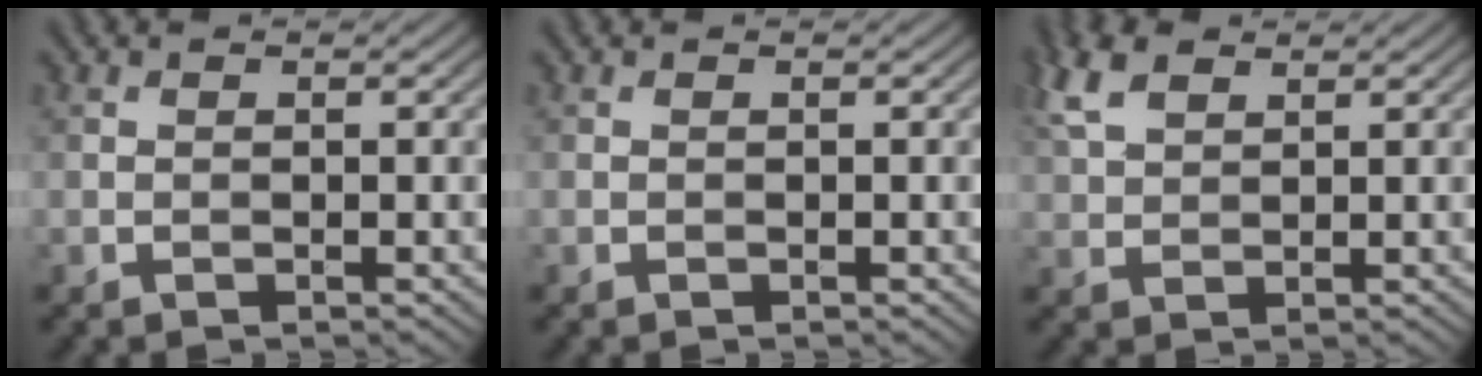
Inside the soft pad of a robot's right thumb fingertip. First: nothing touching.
{"total": 0.0}
{"total": 5.2, "force": [3.0, 2.7, 3.4], "torque": [-0.088, 0.018, 0.061]}